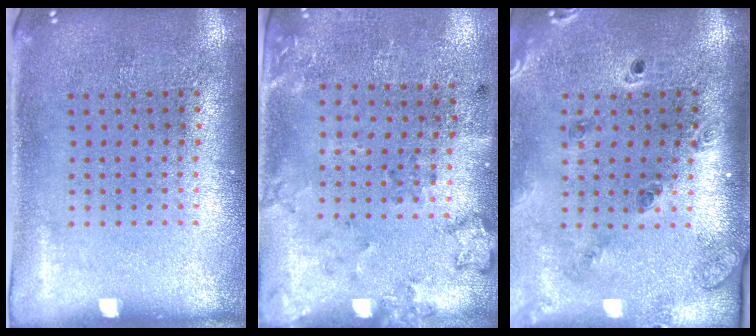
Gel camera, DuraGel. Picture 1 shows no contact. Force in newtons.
{"total": 2.0, "press": 1.4, "slide": 1.5}
{"total": 1.6, "press": 1.5, "slide": 0.4}